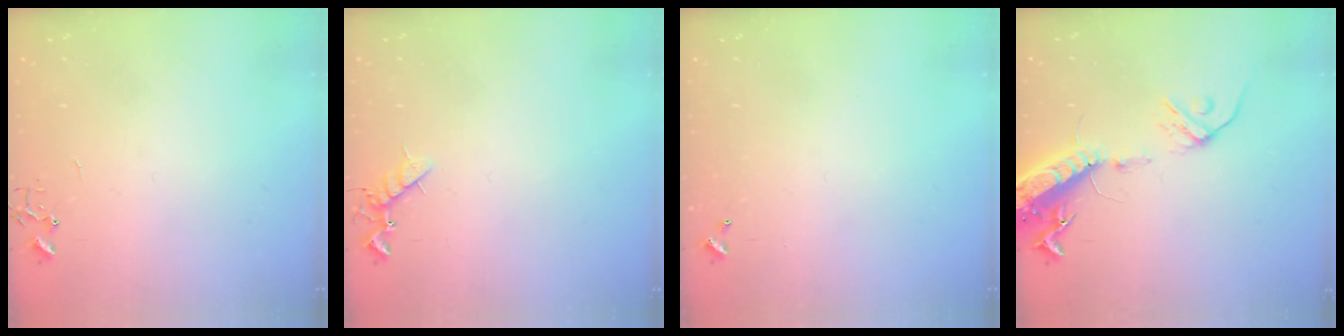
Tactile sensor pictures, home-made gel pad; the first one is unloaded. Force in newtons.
{"total": 7.0, "press": 6.9, "slide": 1.1}
{"total": 0.0}
{"total": 16.2, "press": 15.8, "slide": 3.4}